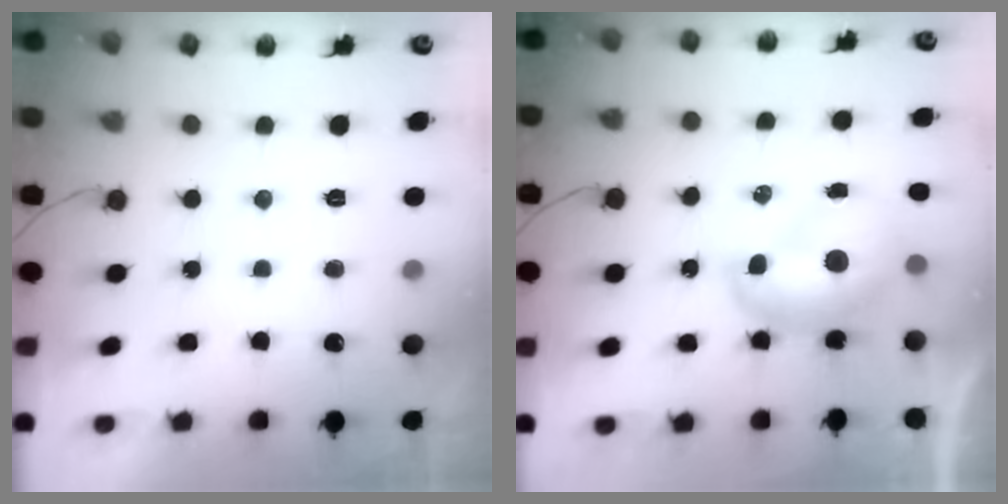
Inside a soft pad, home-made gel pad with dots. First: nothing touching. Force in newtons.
{"total": 9.1, "press": 9.1, "slide": 0.6}